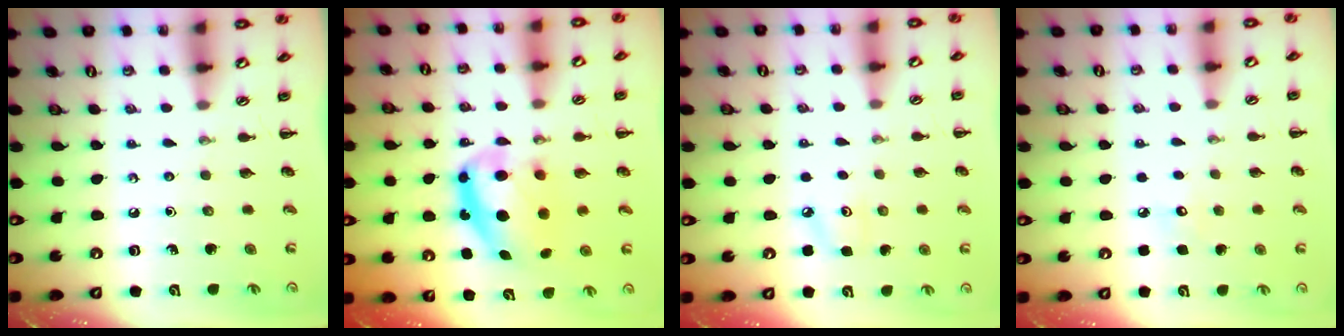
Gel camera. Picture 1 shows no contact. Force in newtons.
{"total": 11.4, "press": 11.1, "slide": 2.6}
{"total": 7.1, "press": 7.0, "slide": 1.5}
{"total": 3.8, "press": 3.6, "slide": 1.0}